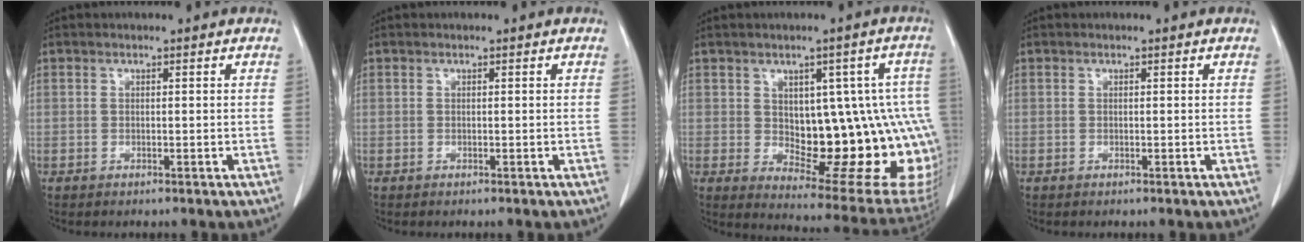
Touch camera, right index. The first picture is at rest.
{"total": 0.0}
{"total": 19.4, "force": [-0.6, 8.0, 17.7], "torque": [-0.143, 0.022, 0.021]}
{"total": 0.0}